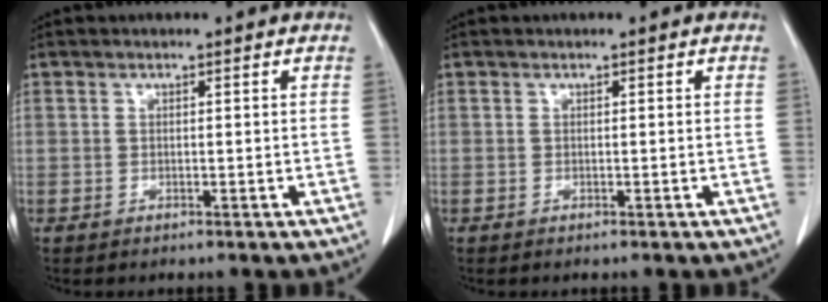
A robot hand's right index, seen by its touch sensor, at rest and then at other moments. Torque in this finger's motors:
{"motor_torque": [0.12, -0.03, -0.01, -0.01]}